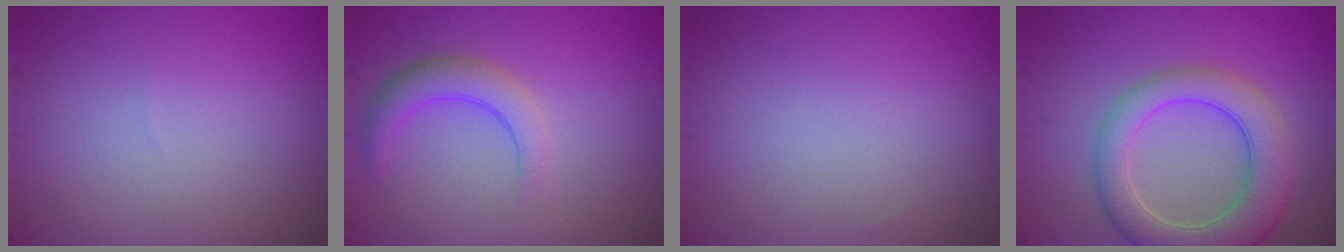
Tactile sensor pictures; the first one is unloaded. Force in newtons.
{"total": 2.9, "press": 2.9, "slide": 0.2}
{"total": 0.0}
{"total": 6.6, "press": 6.5, "slide": 0.6}